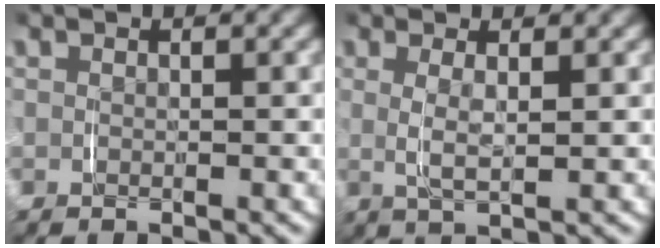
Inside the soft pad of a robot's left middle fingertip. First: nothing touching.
{"total": 2.9, "force": [0.7, 0.7, 2.8], "torque": [-0.056, -0.004, 0.019]}